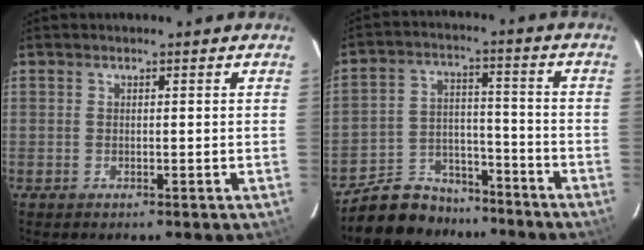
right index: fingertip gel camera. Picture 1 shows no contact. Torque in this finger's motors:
{"motor_torque": [0.70, -0.82, 0.00, -0.04]}